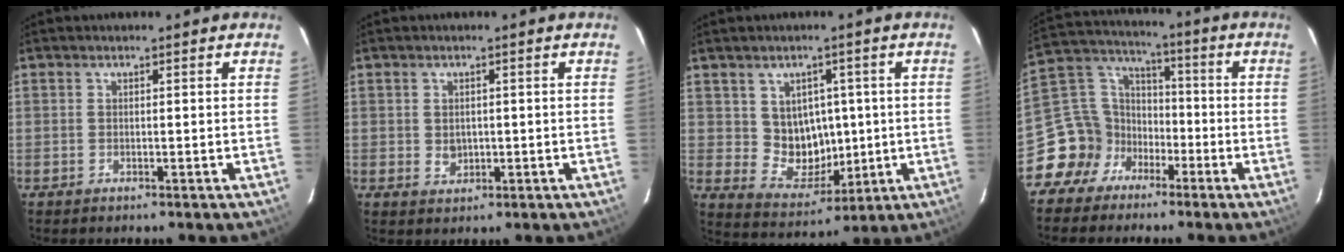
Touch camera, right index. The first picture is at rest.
{"total": 2.5, "force": [0.0, 2.2, 1.3], "torque": [-0.020, 0.002, 0.002]}
{"total": 8.5, "force": [1.1, 7.8, 3.3], "torque": [-0.063, 0.003, 0.036]}
{"total": 11.7, "force": [-6.1, 9.4, 3.2], "torque": [-0.081, 0.049, -0.109]}